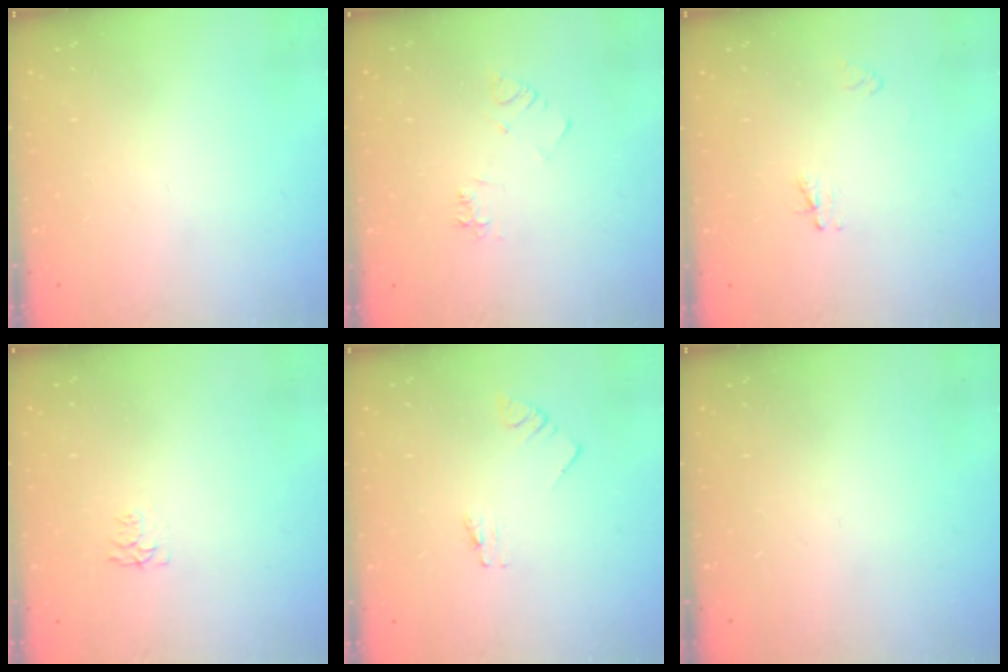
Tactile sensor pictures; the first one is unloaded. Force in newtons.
{"total": 4.6, "press": 4.6, "slide": 0.5}
{"total": 2.3, "press": 2.3, "slide": 0.3}
{"total": 4.5, "press": 4.4, "slide": 0.6}
{"total": 0.7, "press": 0.7, "slide": 0.1}
{"total": 0.0}